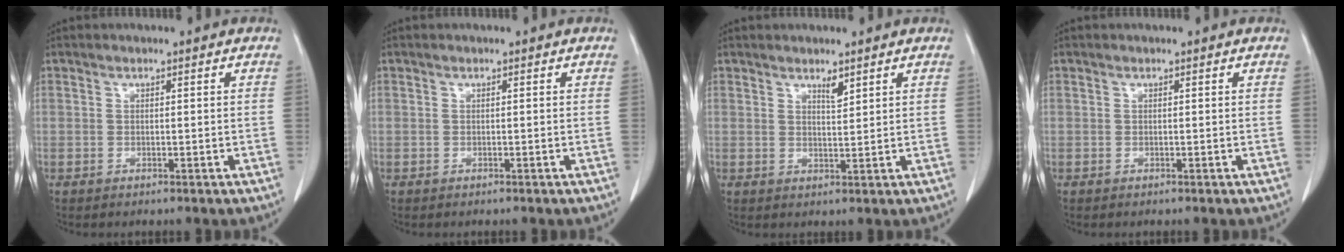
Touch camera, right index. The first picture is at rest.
{"total": 0.0}
{"total": 1.9, "force": [1.4, 0.3, 1.2], "torque": [-0.023, -0.005, 0.028]}
{"total": 0.0}